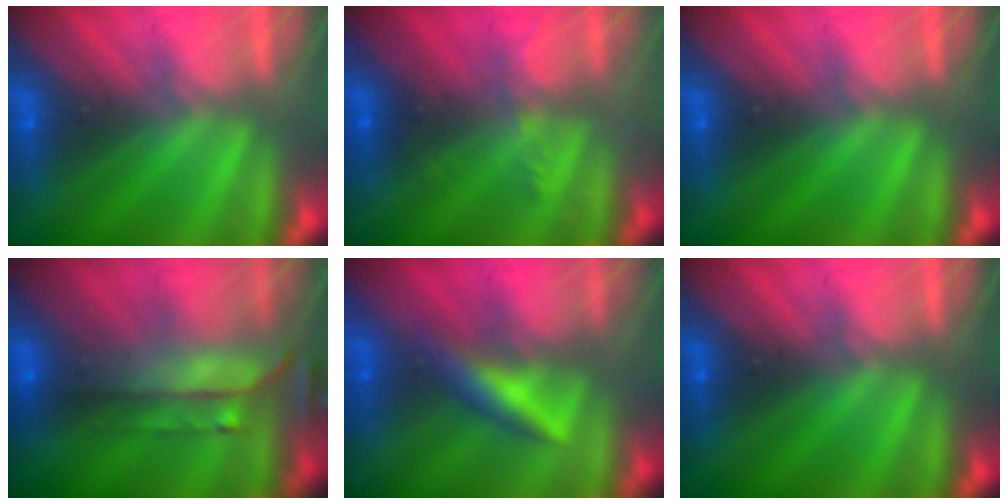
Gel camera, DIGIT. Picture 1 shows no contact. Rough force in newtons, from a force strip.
{"total": 2.3}
{"total": 0.0}
{"total": 7.5}
{"total": 2.5}
{"total": 0.0}